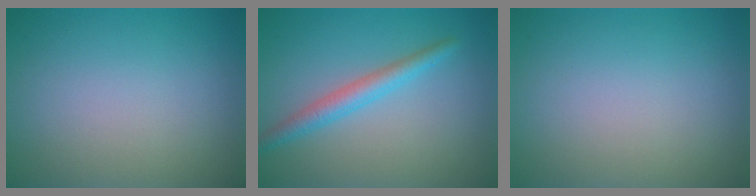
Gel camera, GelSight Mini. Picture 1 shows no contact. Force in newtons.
{"total": 2.6, "press": 2.6, "slide": 0.1}
{"total": 0.0}